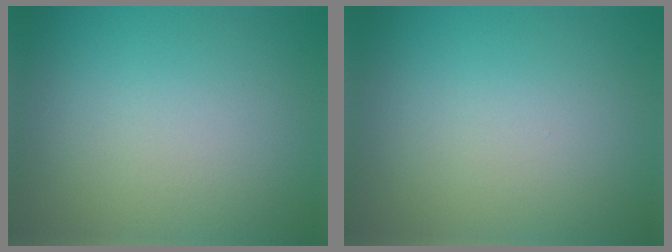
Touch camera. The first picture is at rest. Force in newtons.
{"total": 0.0}